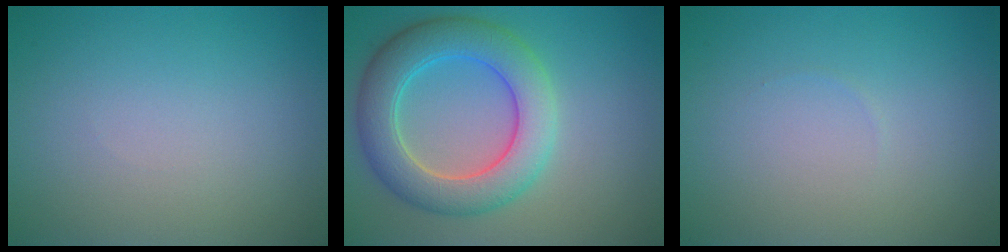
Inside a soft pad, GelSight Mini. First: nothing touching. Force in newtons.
{"total": 6.8, "press": 6.8, "slide": 0.2}
{"total": 0.0}